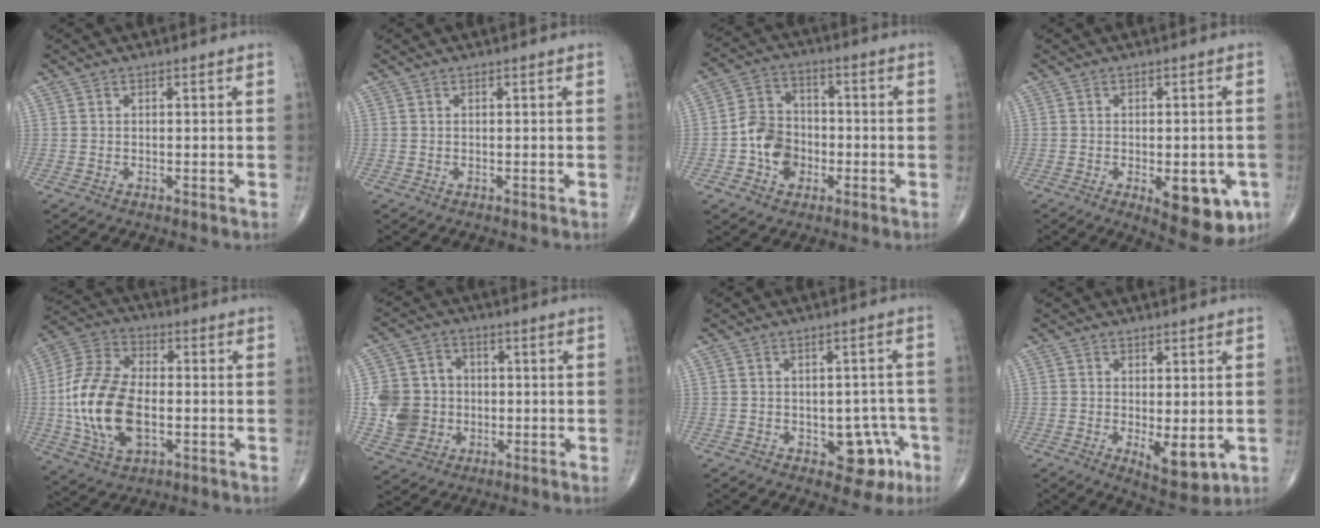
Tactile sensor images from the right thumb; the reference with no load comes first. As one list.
[{"total": 0.0}, {"total": 9.3, "force": [-2.5, 7.4, 5.1], "torque": [-0.062, 0.027, -0.051]}, {"total": 11.5, "force": [-4.0, 4.9, 9.5], "torque": [-0.098, -0.001, -0.041]}, {"total": 18.0, "force": [-2.4, 10.3, 14.6], "torque": [-0.295, 0.013, -0.041]}, {"total": 10.9, "force": [-1.0, 9.9, 4.4], "torque": [-0.060, 0.012, -0.018]}, {"total": 7.8, "force": [-3.1, 4.8, 5.4], "torque": [-0.029, 0.022, -0.032]}, {"total": 6.5, "force": [-1.2, 2.7, 5.8], "torque": [-0.077, -0.019, -0.007]}]